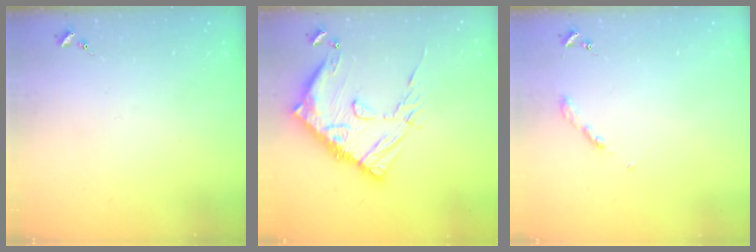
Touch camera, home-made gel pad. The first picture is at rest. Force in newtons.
{"total": 19.6, "press": 19.5, "slide": 2.0}
{"total": 2.7, "press": 2.6, "slide": 0.3}